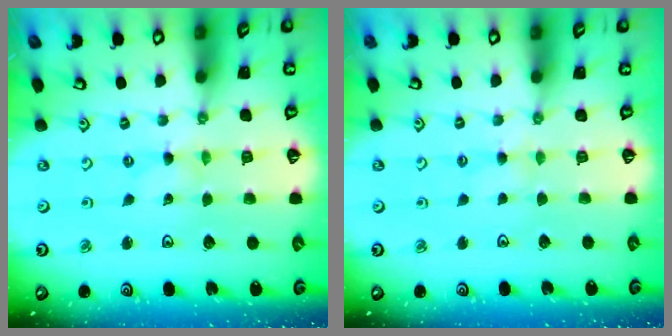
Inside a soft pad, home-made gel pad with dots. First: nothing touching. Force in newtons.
{"total": 1.9, "press": 1.8, "slide": 0.4}